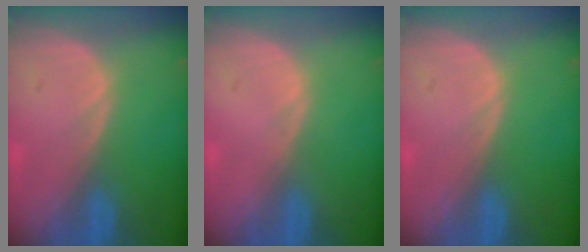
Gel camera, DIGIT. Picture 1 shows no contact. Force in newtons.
{"total": 0.0}
{"total": 0.0}